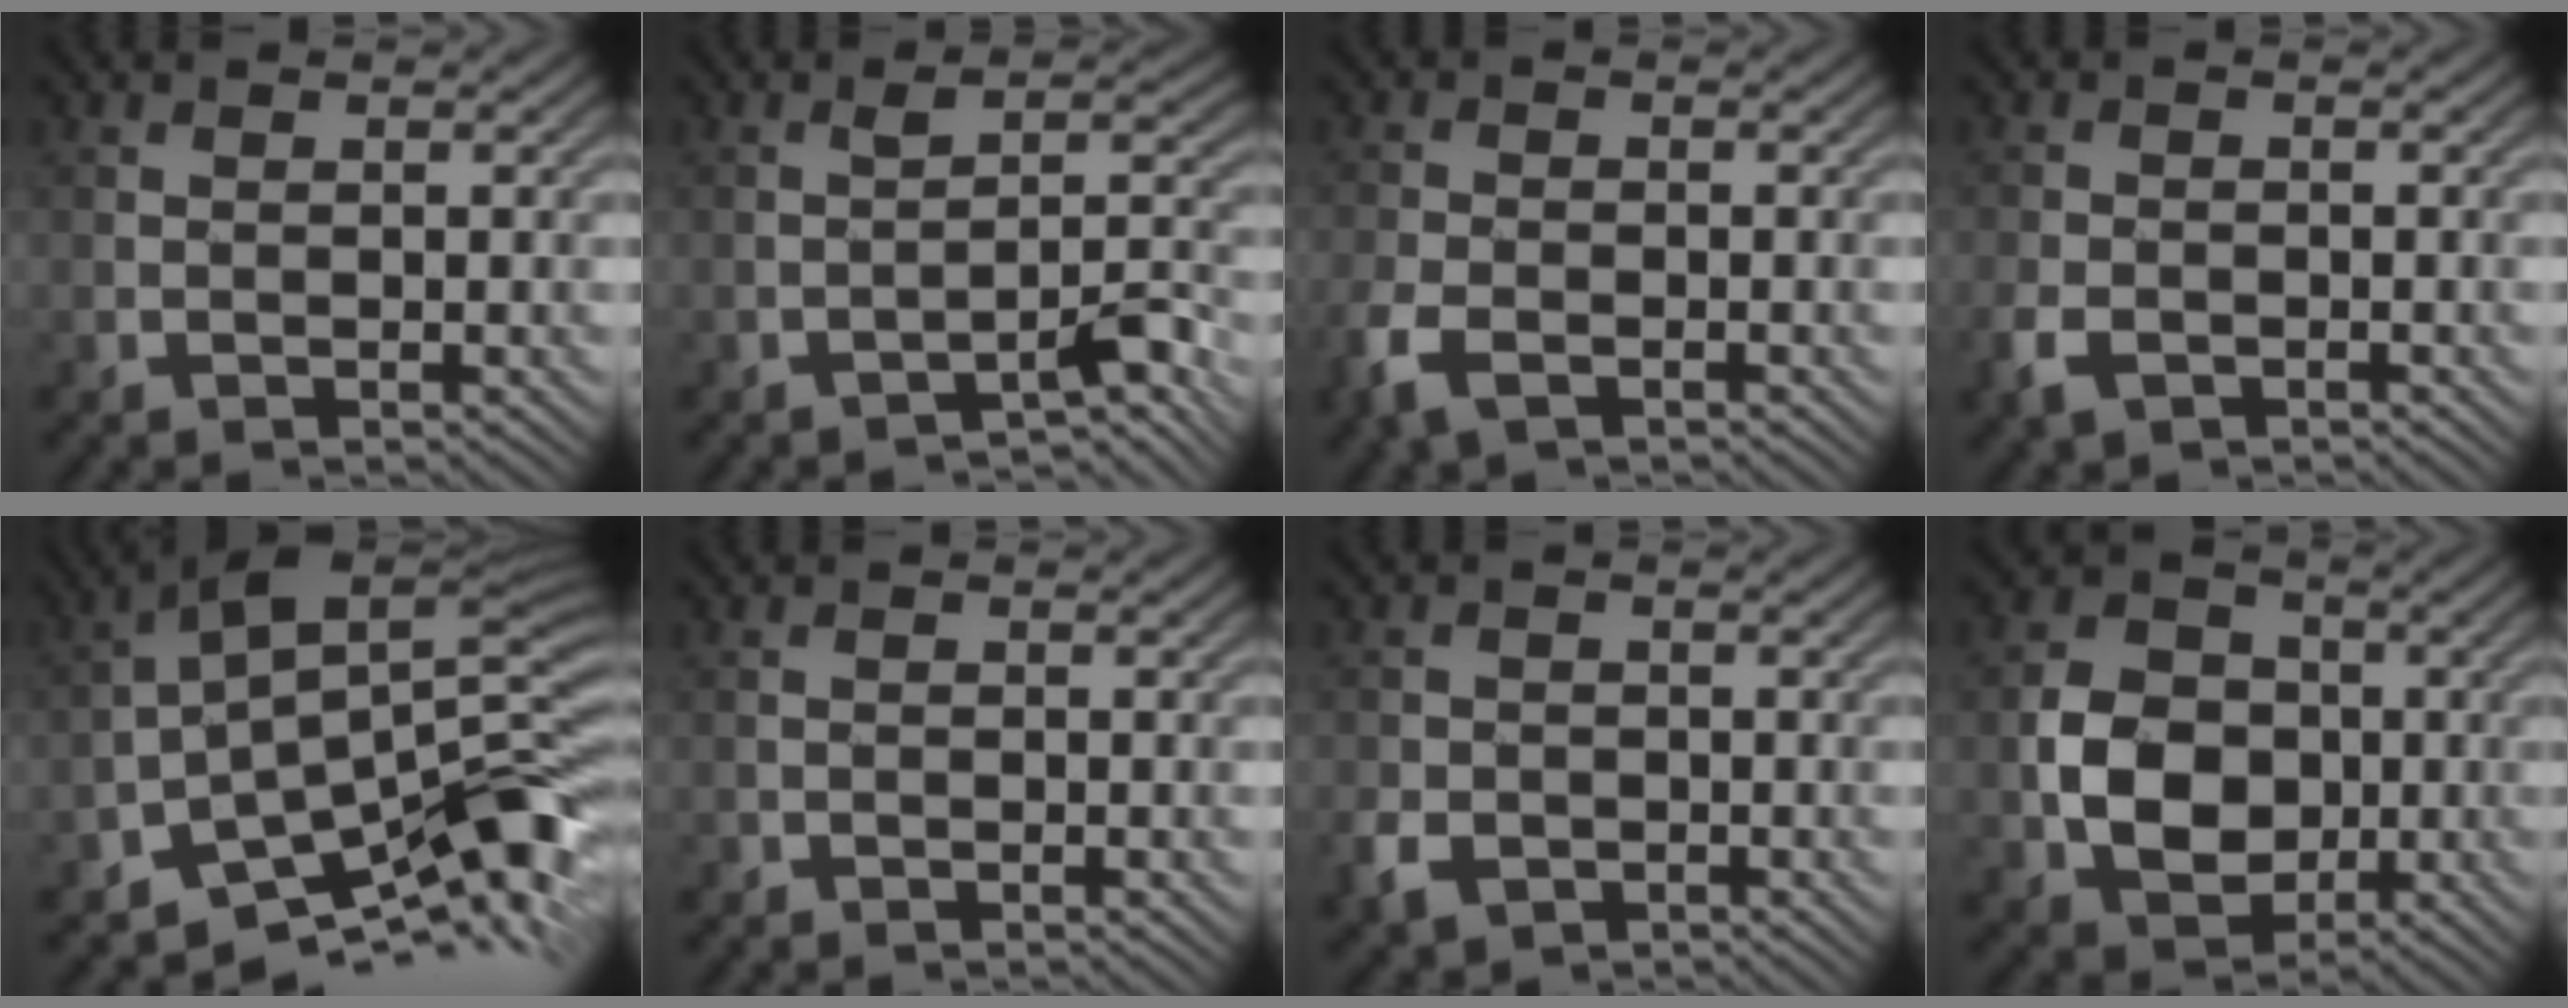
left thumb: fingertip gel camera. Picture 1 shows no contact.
{"total": 4.7, "force": [-3.4, 1.0, 3.1], "torque": [-0.046, 0.007, -0.051]}
{"total": 4.8, "force": [-2.7, 2.4, 3.0], "torque": [-0.078, -0.015, -0.061]}
{"total": 3.3, "force": [-1.8, 2.0, 1.9], "torque": [-0.047, -0.010, -0.043]}
{"total": 11.4, "force": [-5.2, 4.8, 8.9], "torque": [-0.134, 0.004, -0.089]}
{"total": 0.7, "force": [-0.7, 0.2, 0.1], "torque": [0.000, -0.002, -0.013]}
{"total": 3.6, "force": [-2.0, 2.6, 1.5], "torque": [-0.041, -0.011, -0.044]}
{"total": 8.1, "force": [-1.0, 6.7, 4.5], "torque": [-0.098, -0.002, -0.030]}